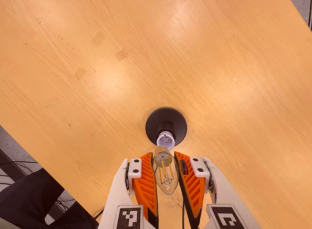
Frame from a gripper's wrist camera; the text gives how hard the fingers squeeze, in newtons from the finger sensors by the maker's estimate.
{"total": 20.8, "left": 22.9, "right": 18.8}